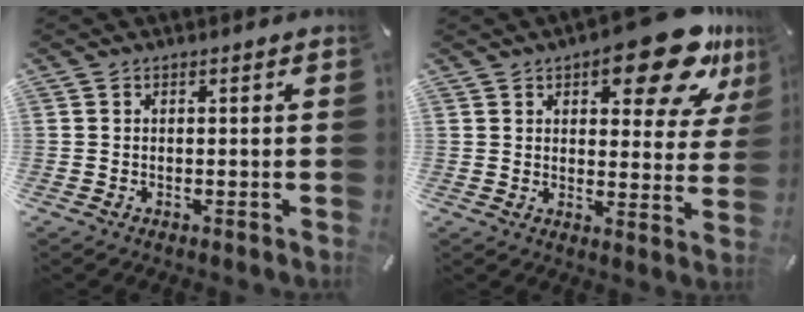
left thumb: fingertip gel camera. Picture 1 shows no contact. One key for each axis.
{"total": 17.7, "fx": 10.3, "fy": 7.2, "fz": 12.4, "tx": -0.152, "ty": -0.059, "tz": 0.163}